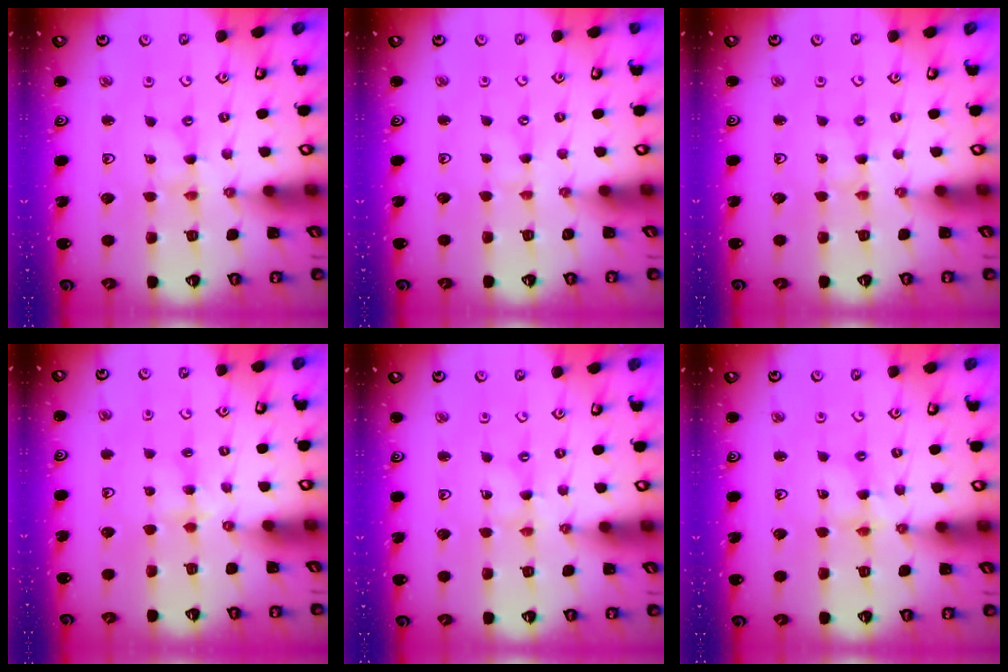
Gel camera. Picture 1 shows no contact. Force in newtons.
{"total": 0.0}
{"total": 1.9, "press": 1.9, "slide": 0.2}
{"total": 2.7, "press": 2.7, "slide": 0.4}
{"total": 0.0}
{"total": 3.9, "press": 3.9, "slide": 0.3}